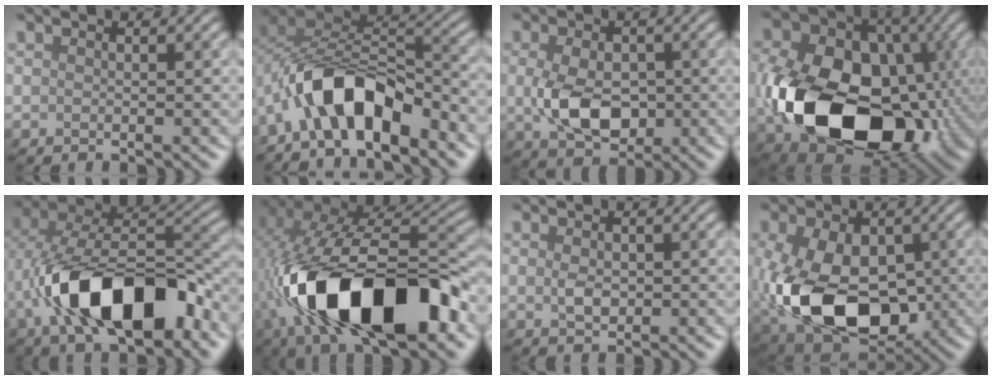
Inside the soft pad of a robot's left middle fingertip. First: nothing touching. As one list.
[{"total": 7.9, "force": [-4.6, 3.2, 5.6], "torque": [-0.090, 0.018, -0.079]}, {"total": 5.7, "force": [-0.5, 3.7, 4.4], "torque": [-0.100, -0.005, -0.001]}, {"total": 17.3, "force": [-3.5, 12.5, 11.5], "torque": [-0.222, -0.021, -0.053]}, {"total": 11.9, "force": [-4.5, 5.8, 9.3], "torque": [-0.170, 0.011, -0.074]}, {"total": 15.3, "force": [-5.1, 6.9, 12.6], "torque": [-0.229, 0.012, -0.072]}, {"total": 1.4, "force": [-0.1, 0.9, 1.2], "torque": [-0.028, 0.003, 0.001]}, {"total": 12.6, "force": [-2.1, 8.3, 9.2], "torque": [-0.198, -0.017, -0.035]}]